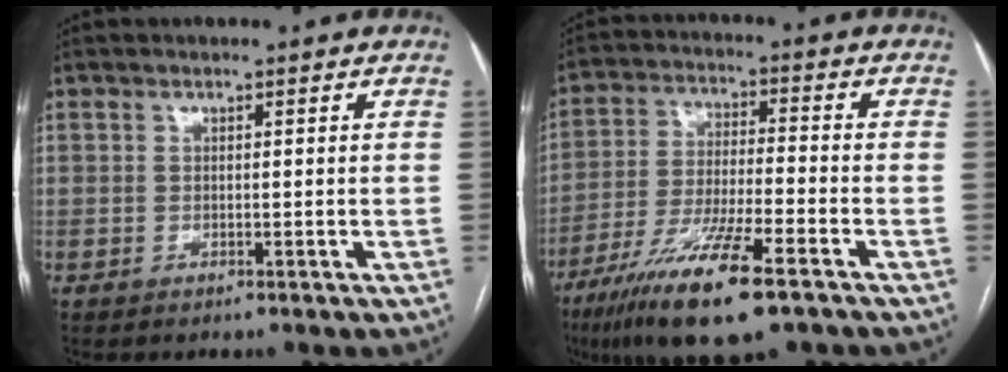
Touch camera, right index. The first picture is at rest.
{"total": 15.1, "force": [-9.2, 1.5, 11.8], "torque": [-0.235, -0.038, -0.165]}